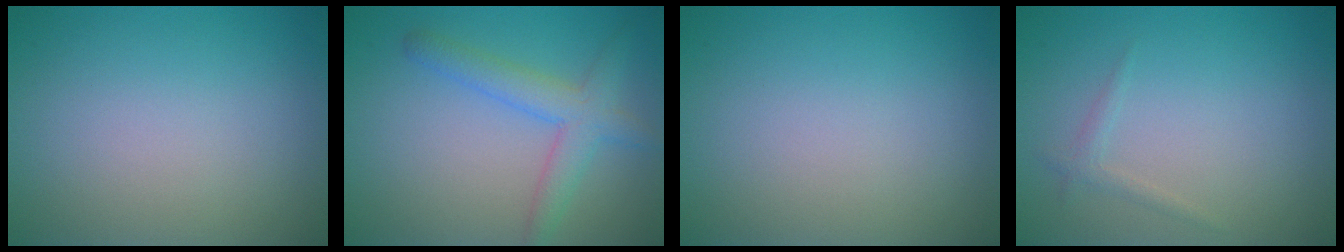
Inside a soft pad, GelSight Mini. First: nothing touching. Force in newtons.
{"total": 3.6, "press": 3.6, "slide": 0.1}
{"total": 0.0}
{"total": 0.9, "press": 0.9, "slide": 0.0}